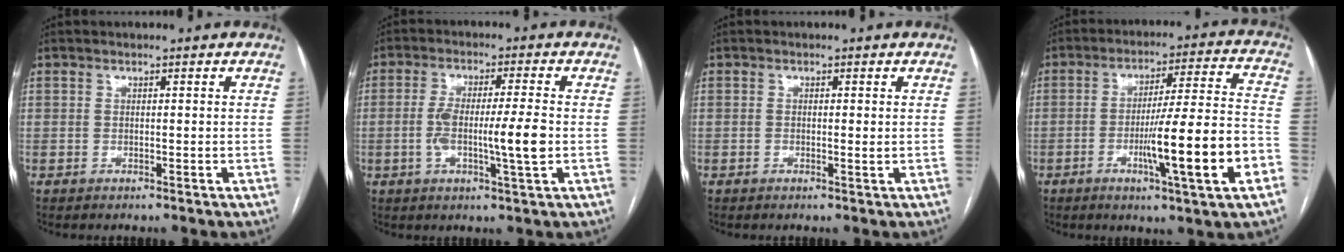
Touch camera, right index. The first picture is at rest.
{"total": 8.6, "force": [-1.3, 0.3, 8.5], "torque": [-0.155, 0.002, -0.024]}
{"total": 0.9, "force": [-0.1, 0.2, 0.9], "torque": [-0.014, -0.002, -0.002]}
{"total": 15.6, "force": [-5.3, -0.1, 14.7], "torque": [-0.237, -0.006, -0.081]}